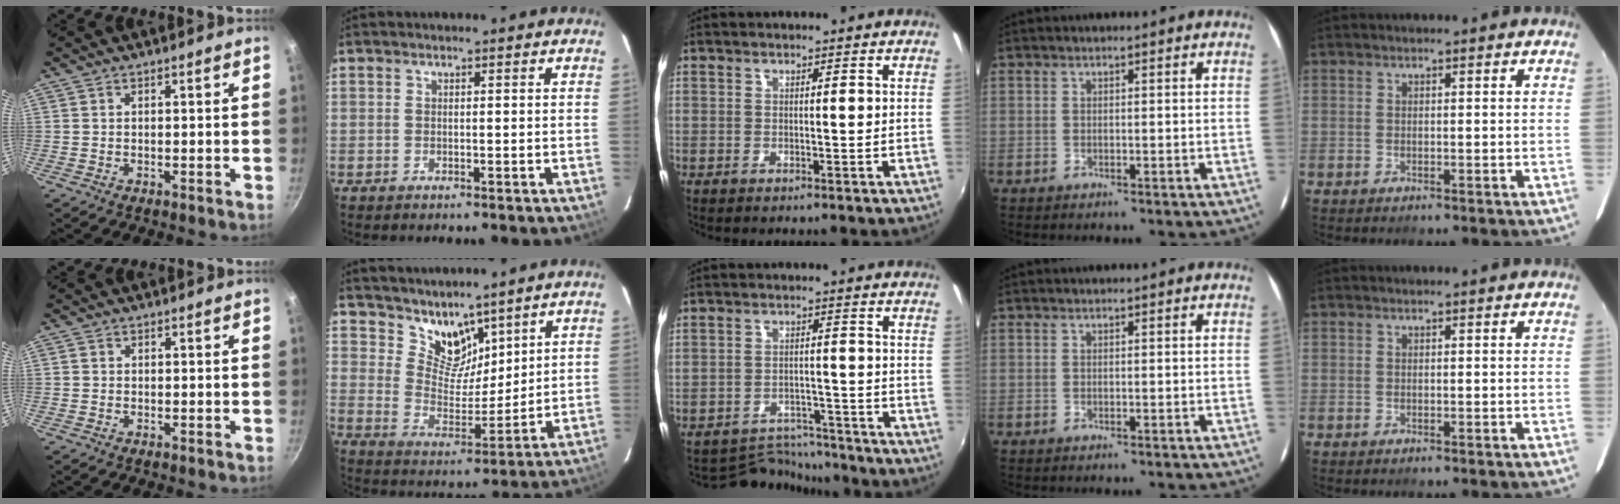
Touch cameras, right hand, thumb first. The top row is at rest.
{"thumb": {"total": 0.5, "force": [0.0, 0.5, 0.1], "torque": [0.001, 0.002, -0.001]}, "index": {"total": 8.8, "force": [7.2, 4.4, 2.6], "torque": [-0.038, 0.000, 0.140]}, "middle": {"total": 6.9, "force": [-6.6, 1.9, -0.8], "torque": [0.000, 0.011, -0.104]}}